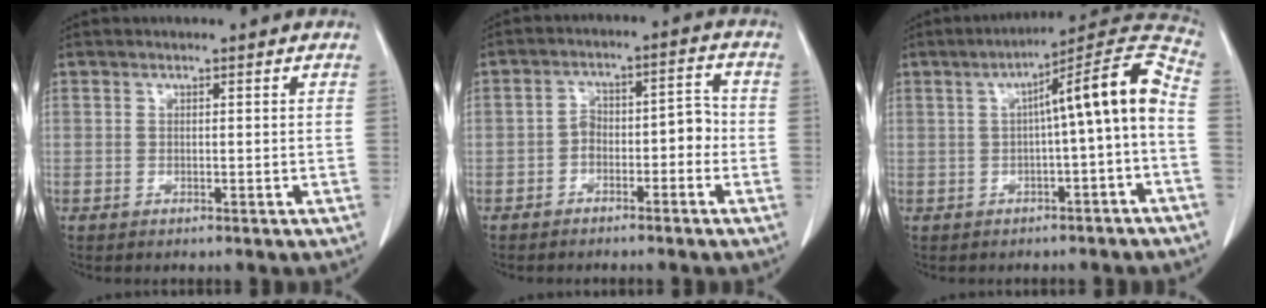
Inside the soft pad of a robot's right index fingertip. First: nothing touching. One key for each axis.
{"total": 5.6, "fx": -2.2, "fy": 2.8, "fz": 4.3, "tx": -0.057, "ty": 0.038, "tz": -0.031}
{"total": 11.2, "fx": -0.6, "fy": 0.5, "fz": 11.2, "tx": -0.157, "ty": 0.038, "tz": -0.012}